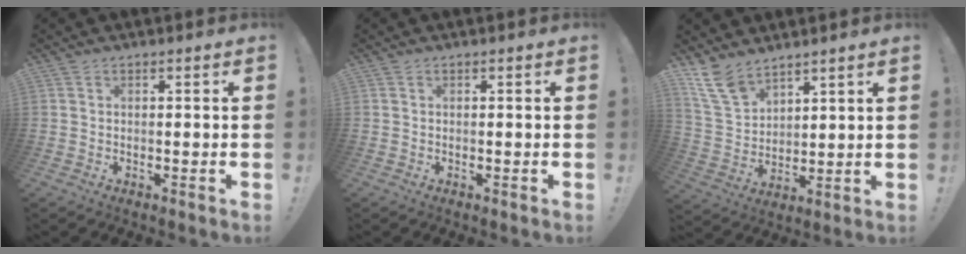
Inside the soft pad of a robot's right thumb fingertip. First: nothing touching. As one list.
[{"total": 0.0}, {"total": 11.7, "force": [9.0, 5.9, 4.4], "torque": [-0.097, -0.053, 0.178]}]